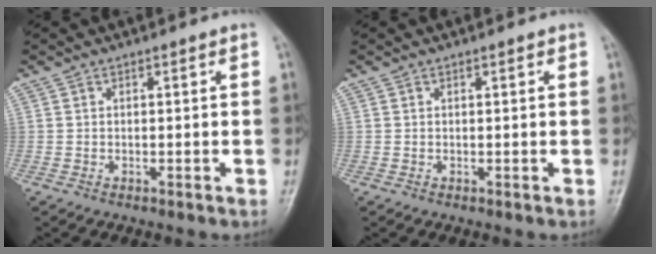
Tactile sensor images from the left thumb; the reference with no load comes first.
{"total": 0.8, "force": [0.5, 0.4, 0.6], "torque": [-0.005, -0.001, 0.005]}